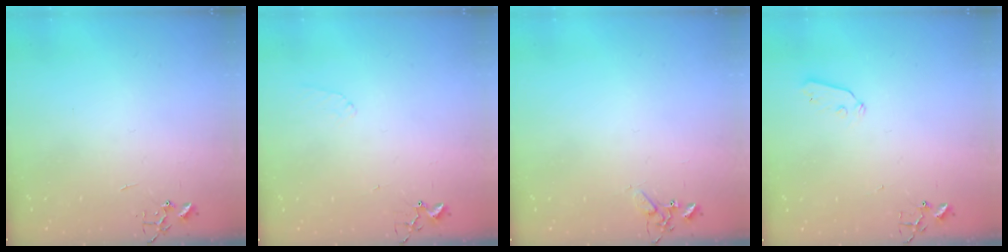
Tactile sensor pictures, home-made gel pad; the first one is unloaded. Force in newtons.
{"total": 5.0, "press": 4.9, "slide": 0.7}
{"total": 4.7, "press": 4.6, "slide": 0.6}
{"total": 3.3, "press": 3.3, "slide": 0.4}